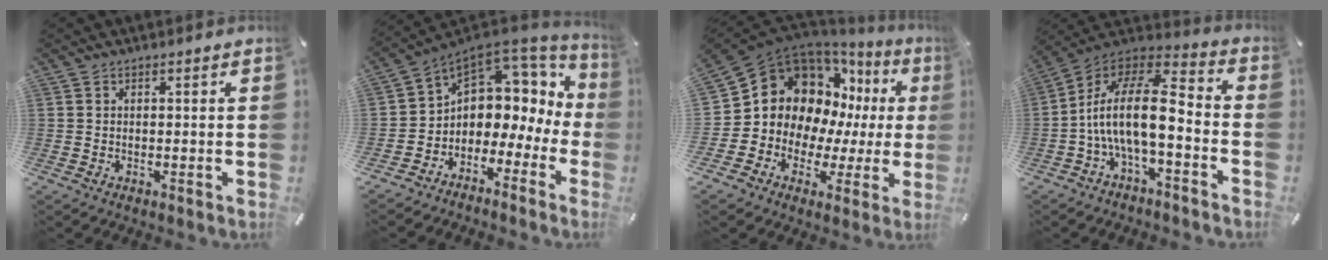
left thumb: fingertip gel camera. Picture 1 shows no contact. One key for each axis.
{"total": 6.5, "fx": 1.9, "fy": 5.9, "fz": 1.9, "tx": -0.040, "ty": -0.035, "tz": 0.037}
{"total": 15.2, "fx": 4.0, "fy": 12.7, "fz": 7.3, "tx": -0.135, "ty": -0.046, "tz": 0.084}
{"total": 17.4, "fx": -2.4, "fy": 7.4, "fz": 15.5, "tx": -0.301, "ty": 0.006, "tz": -0.042}